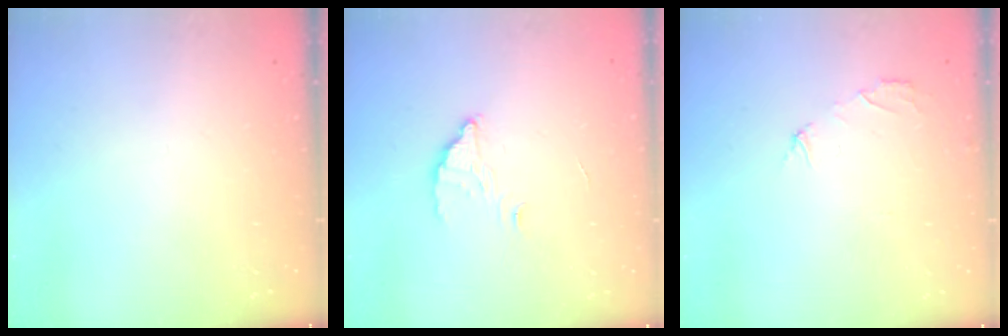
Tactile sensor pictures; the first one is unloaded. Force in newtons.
{"total": 2.6, "press": 2.6, "slide": 0.2}
{"total": 2.1, "press": 2.1, "slide": 0.1}